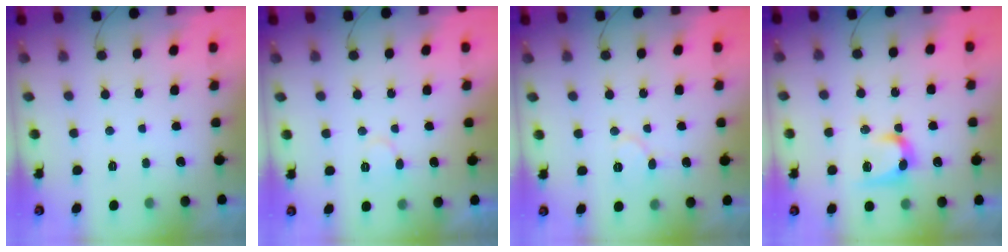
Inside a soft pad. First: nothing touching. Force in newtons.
{"total": 6.5, "press": 6.5, "slide": 0.7}
{"total": 4.9, "press": 4.9, "slide": 0.2}
{"total": 10.3, "press": 10.3, "slide": 0.6}